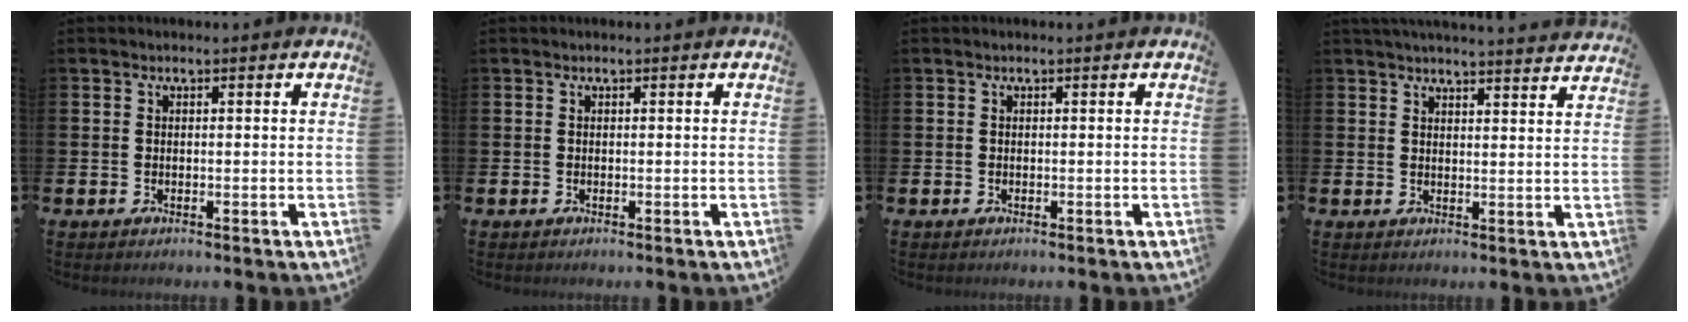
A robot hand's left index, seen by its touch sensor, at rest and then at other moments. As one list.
[{"total": 0.0}, {"total": 0.0}, {"total": 3.7, "force": [3.7, -0.4, 0.1], "torque": [0.005, -0.028, 0.064]}]